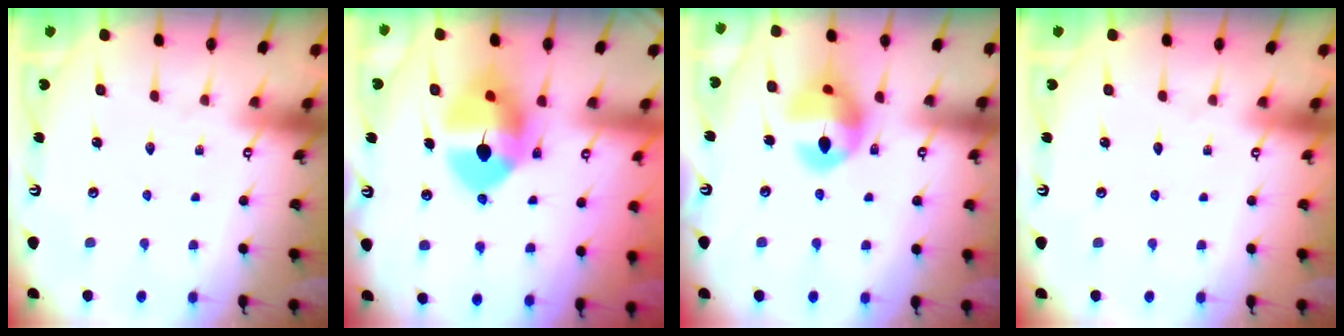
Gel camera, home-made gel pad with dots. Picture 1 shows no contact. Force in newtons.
{"total": 11.9, "press": 11.8, "slide": 1.8}
{"total": 13.9, "press": 13.8, "slide": 1.4}
{"total": 0.0}